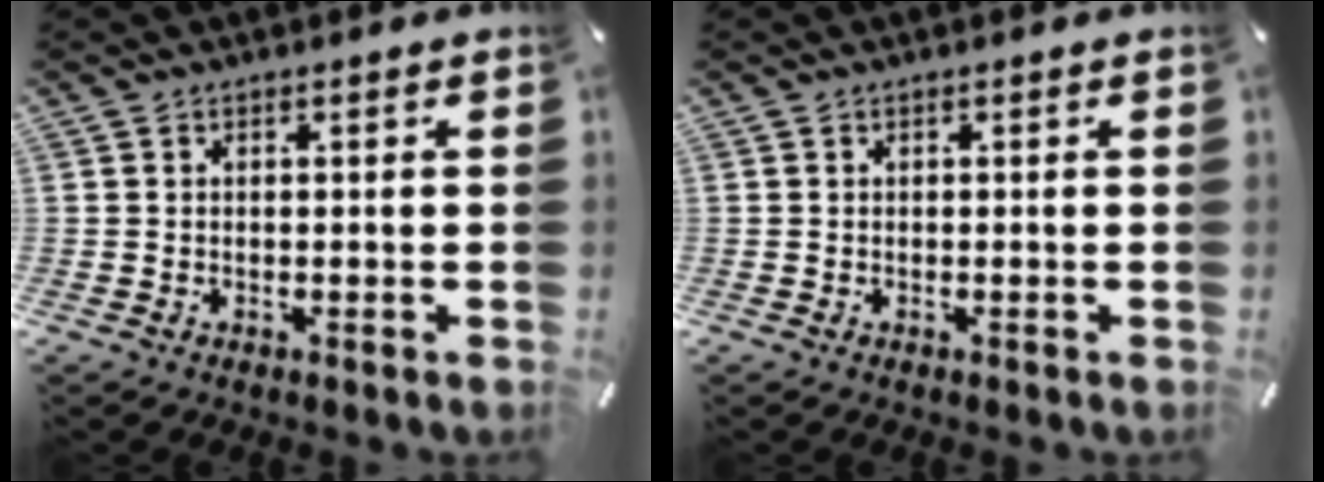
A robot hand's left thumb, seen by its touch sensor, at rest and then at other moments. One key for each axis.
{"total": 0.0}